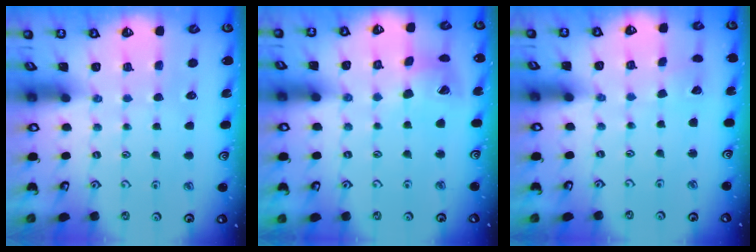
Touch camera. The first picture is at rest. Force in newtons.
{"total": 12.0, "press": 11.9, "slide": 1.4}
{"total": 1.8, "press": 1.8, "slide": 0.1}